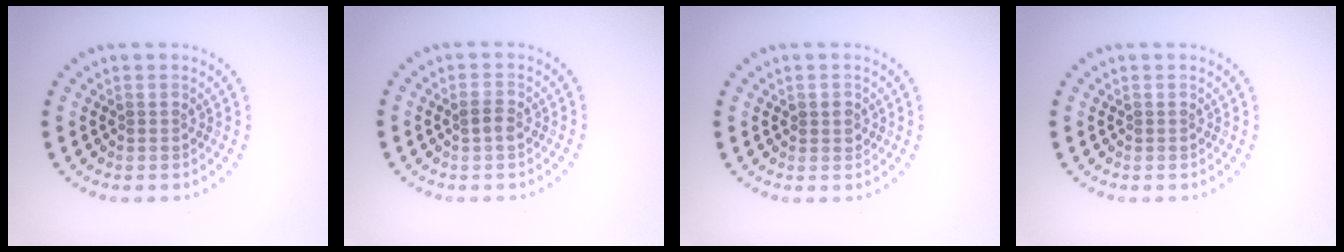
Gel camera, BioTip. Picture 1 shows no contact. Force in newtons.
{"total": 1.3, "press": 1.2, "slide": 0.4}
{"total": 1.0, "press": 1.0, "slide": 0.2}
{"total": 0.0}